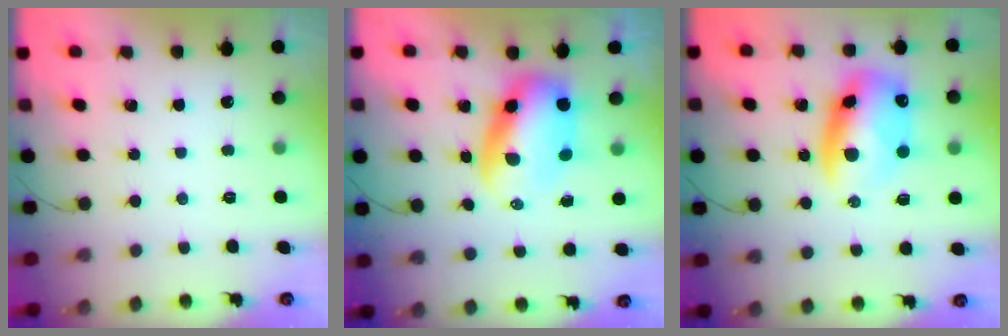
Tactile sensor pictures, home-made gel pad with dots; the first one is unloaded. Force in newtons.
{"total": 7.3, "press": 7.1, "slide": 1.9}
{"total": 12.9, "press": 12.5, "slide": 3.2}